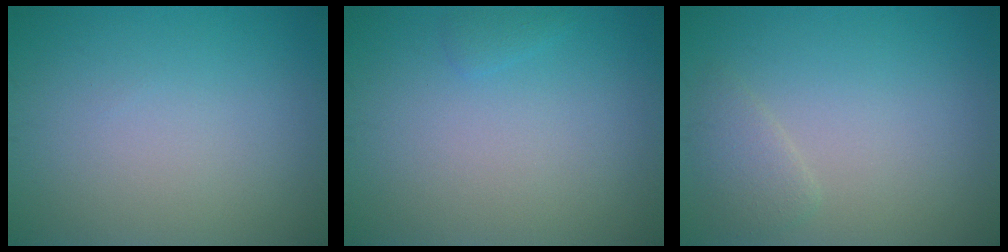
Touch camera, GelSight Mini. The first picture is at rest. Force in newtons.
{"total": 0.7, "press": 0.7, "slide": 0.1}
{"total": 1.6, "press": 1.6, "slide": 0.2}